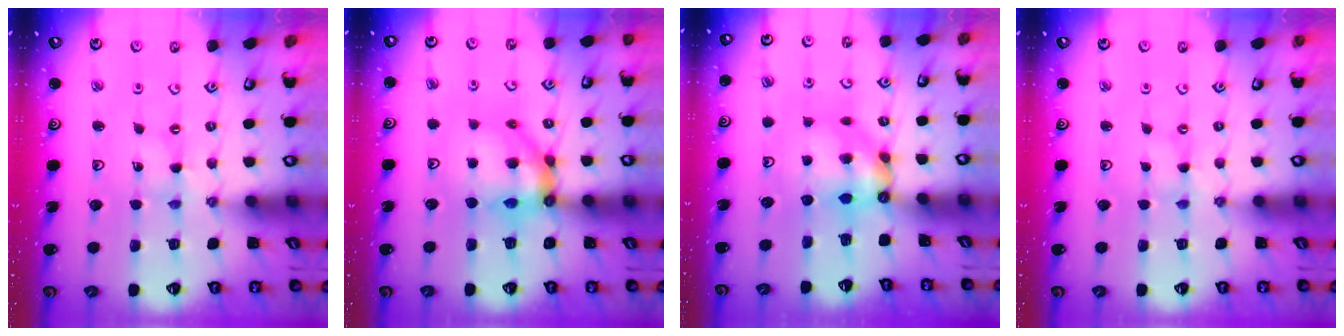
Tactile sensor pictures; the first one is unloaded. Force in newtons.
{"total": 11.3, "press": 11.0, "slide": 2.3}
{"total": 6.7, "press": 6.7, "slide": 0.8}
{"total": 0.0}